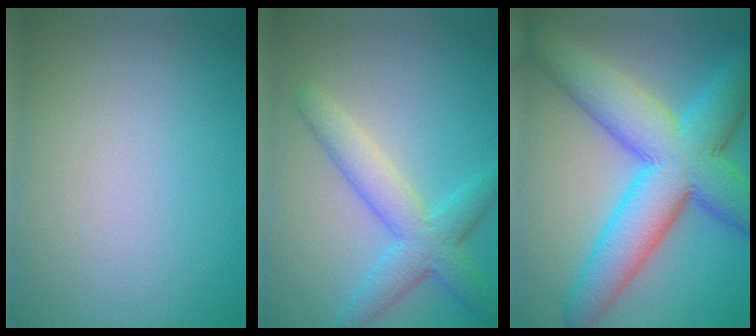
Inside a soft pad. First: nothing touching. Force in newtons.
{"total": 4.7, "press": 4.7, "slide": 0.1}
{"total": 11.4, "press": 11.4, "slide": 0.1}